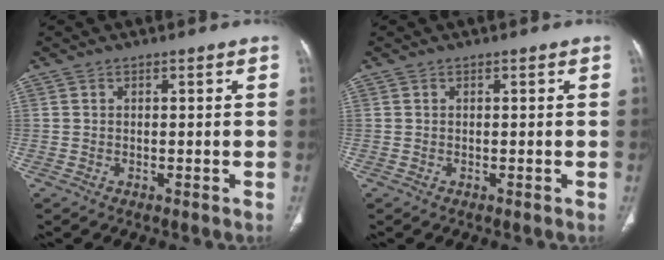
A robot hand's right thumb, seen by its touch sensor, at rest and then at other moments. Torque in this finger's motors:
{"motor_torque": [0.02, 0.01, 0.02, -0.01, 0.01]}